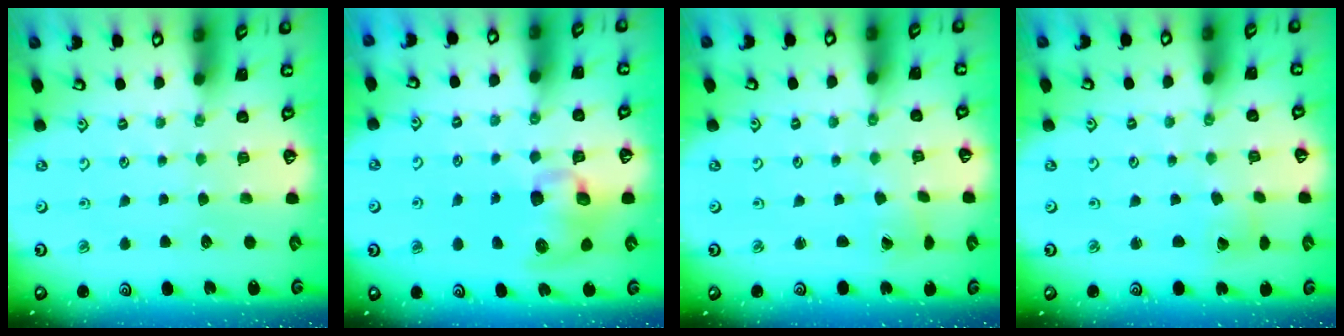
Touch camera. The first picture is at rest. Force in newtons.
{"total": 11.4, "press": 11.3, "slide": 1.5}
{"total": 0.7, "press": 0.7, "slide": 0.1}
{"total": 2.7, "press": 2.7, "slide": 0.2}